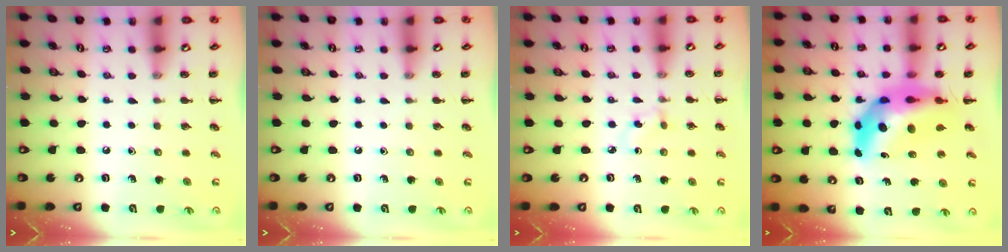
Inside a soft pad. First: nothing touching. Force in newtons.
{"total": 0.0}
{"total": 2.3, "press": 2.0, "slide": 1.1}
{"total": 12.8, "press": 12.2, "slide": 3.8}